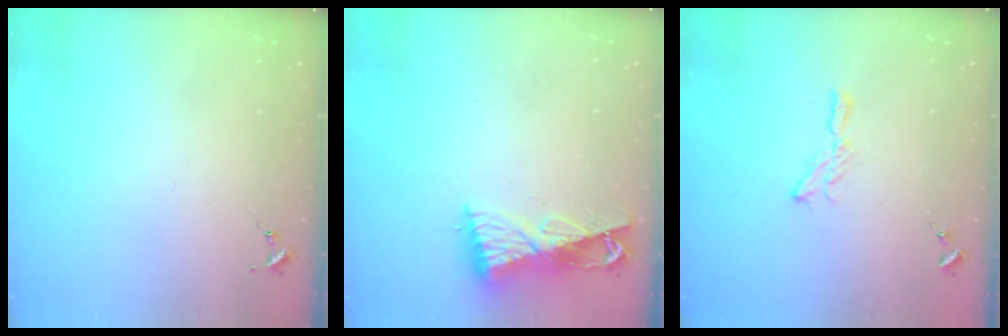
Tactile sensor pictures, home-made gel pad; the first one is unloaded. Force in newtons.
{"total": 9.5, "press": 9.4, "slide": 0.8}
{"total": 6.5, "press": 6.5, "slide": 0.3}